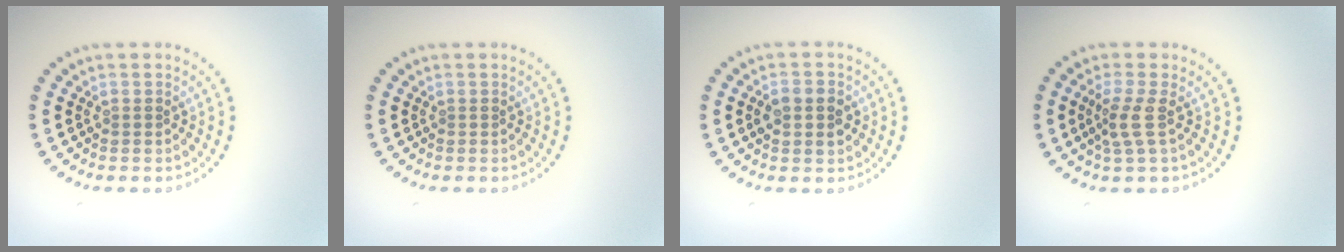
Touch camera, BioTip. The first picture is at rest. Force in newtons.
{"total": 0.0}
{"total": 2.8, "press": 2.8, "slide": 0.0}
{"total": 2.4, "press": 1.8, "slide": 1.6}